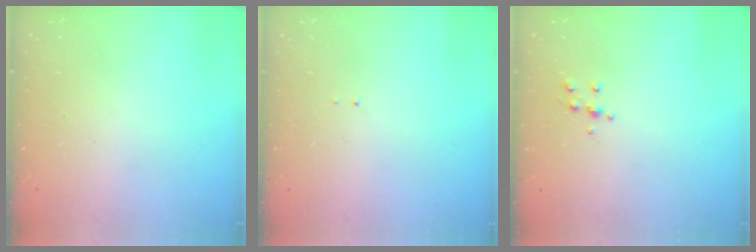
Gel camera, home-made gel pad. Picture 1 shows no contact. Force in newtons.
{"total": 0.6, "press": 0.6, "slide": 0.1}
{"total": 5.5, "press": 5.4, "slide": 0.9}